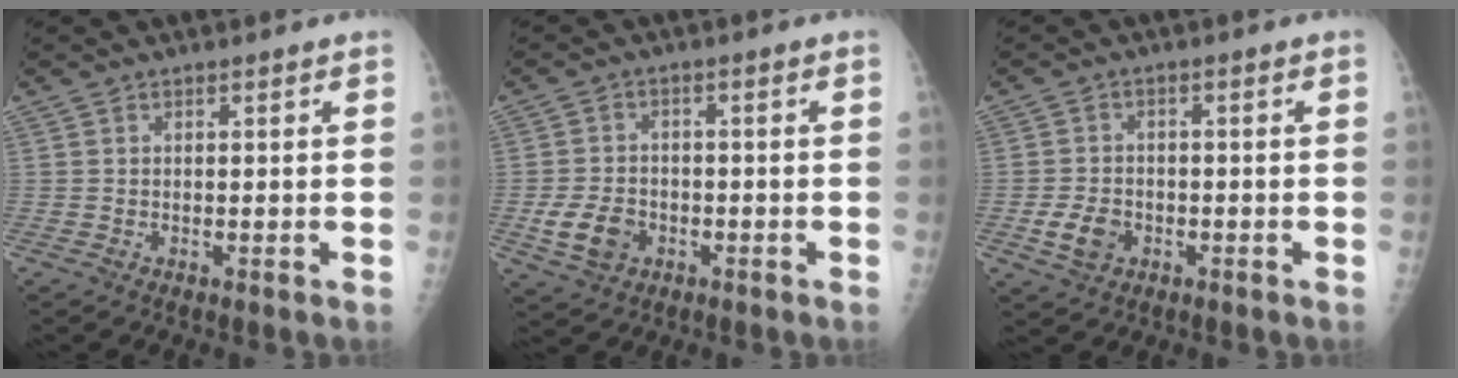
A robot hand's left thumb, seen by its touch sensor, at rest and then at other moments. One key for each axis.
{"total": 6.5, "fx": -2.2, "fy": 5.0, "fz": 3.6, "tx": -0.061, "ty": 0.010, "tz": -0.035}
{"total": 4.9, "fx": -1.7, "fy": 3.7, "fz": 2.8, "tx": -0.045, "ty": 0.008, "tz": -0.028}